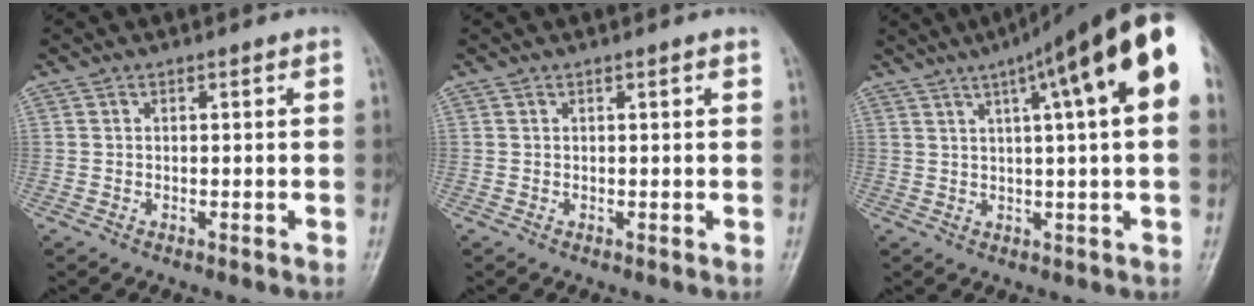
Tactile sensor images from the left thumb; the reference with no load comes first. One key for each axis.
{"total": 0.7, "fx": 0.4, "fy": 0.0, "fz": 0.6, "tx": -0.008, "ty": 0.001, "tz": 0.004}
{"total": 19.3, "fx": 7.3, "fy": 3.0, "fz": 17.6, "tx": -0.258, "ty": 0.026, "tz": 0.097}